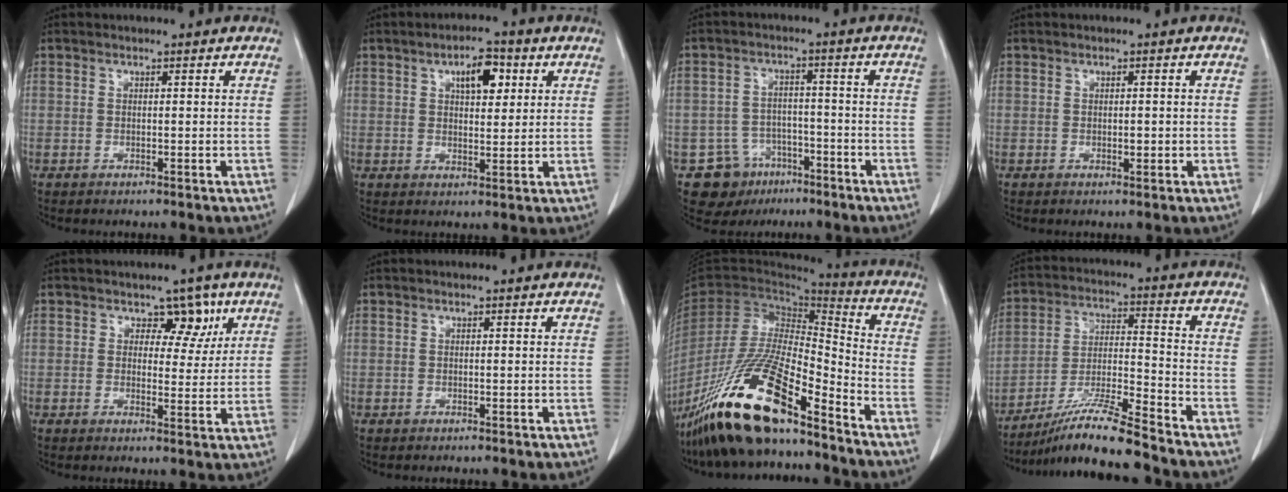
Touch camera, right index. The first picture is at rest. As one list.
[{"total": 6.0, "force": [2.5, 2.5, 4.9], "torque": [-0.078, 0.008, 0.040]}, {"total": 7.6, "force": [-4.4, 6.1, 0.7], "torque": [-0.009, 0.015, -0.061]}, {"total": 1.0, "force": [0.0, 0.5, 0.9], "torque": [-0.010, 0.000, 0.004]}, {"total": 4.7, "force": [2.5, 3.1, 2.5], "torque": [-0.016, 0.002, 0.032]}, {"total": 0.0}, {"total": 21.8, "force": [-15.3, 4.2, 15.0], "torque": [-0.299, -0.037, -0.281]}, {"total": 12.5, "force": [-10.6, -0.9, 6.5], "torque": [-0.117, -0.012, -0.193]}]